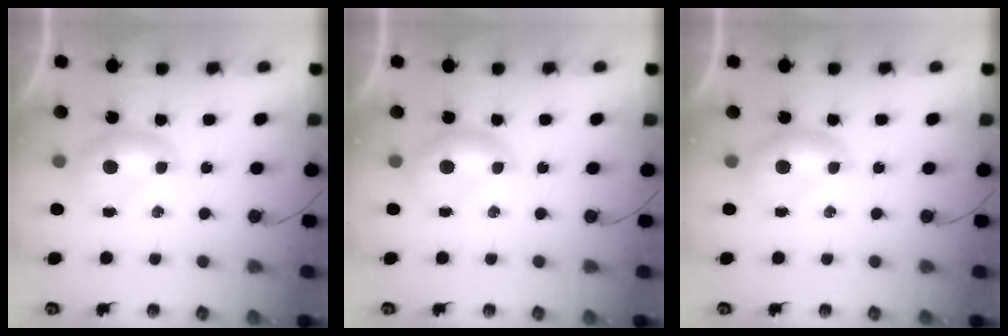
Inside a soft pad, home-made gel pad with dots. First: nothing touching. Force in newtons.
{"total": 0.0}
{"total": 0.0}